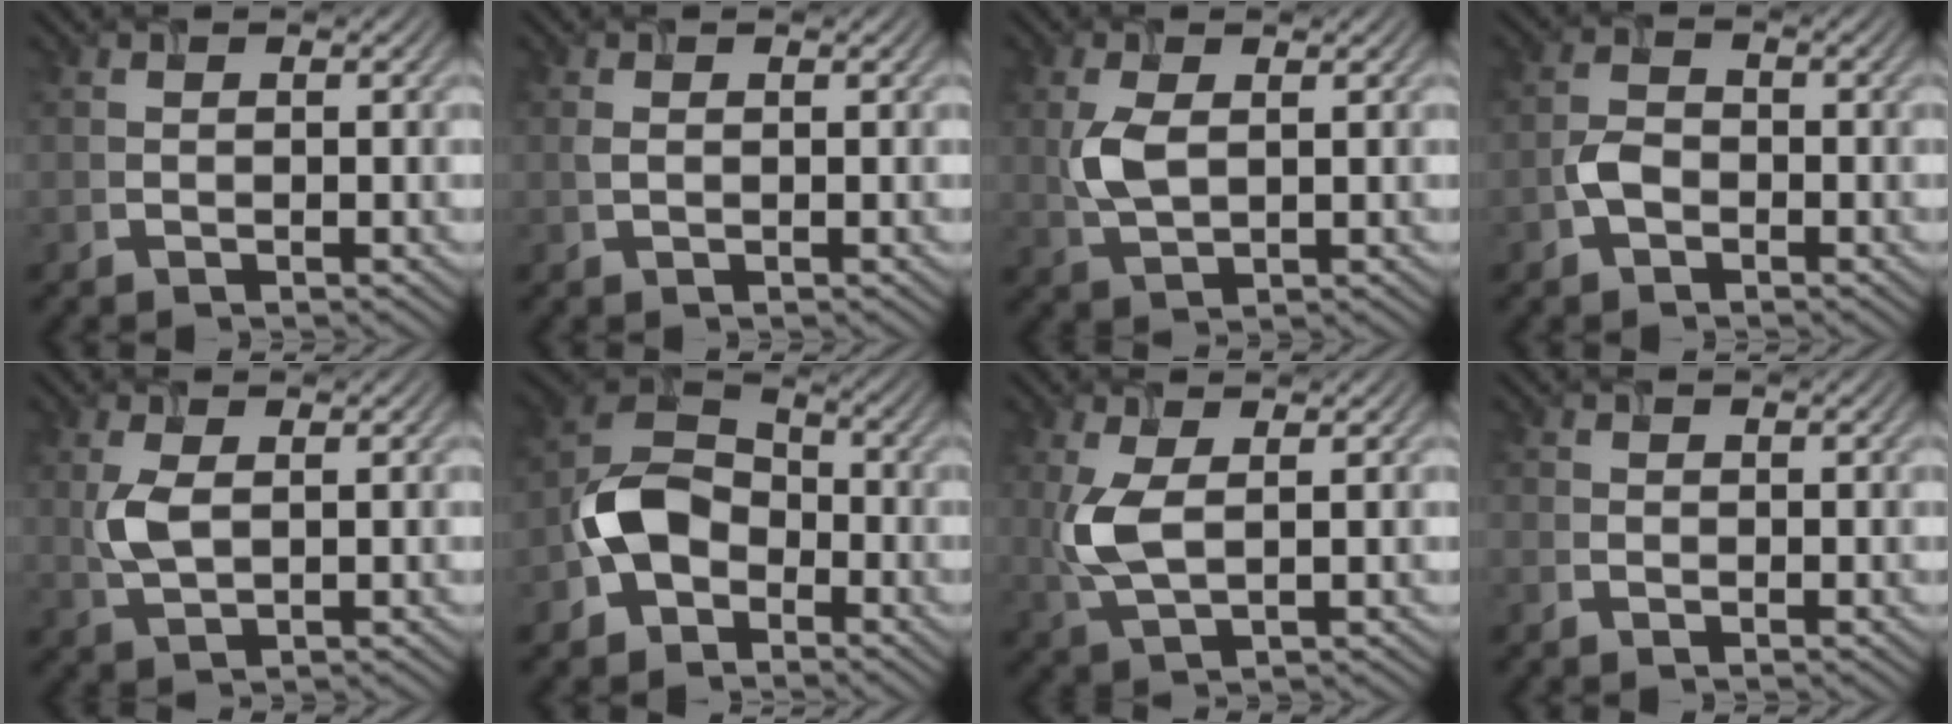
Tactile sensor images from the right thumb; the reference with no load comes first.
{"total": 0.8, "force": [0.1, 0.4, 0.6], "torque": [-0.020, 0.001, 0.002]}
{"total": 4.3, "force": [0.7, 2.2, 3.6], "torque": [-0.092, 0.000, 0.018]}
{"total": 2.7, "force": [-1.2, 1.9, 1.6], "torque": [-0.032, 0.006, -0.030]}
{"total": 3.8, "force": [0.7, 1.8, 3.3], "torque": [-0.085, 0.000, 0.016]}
{"total": 8.1, "force": [-3.3, 5.8, 4.5], "torque": [-0.088, 0.007, -0.084]}
{"total": 5.6, "force": [0.9, 2.4, 4.9], "torque": [-0.131, 0.000, 0.020]}
{"total": 0.9, "force": [-0.6, 0.6, 0.2], "torque": [-0.006, -0.003, -0.015]}